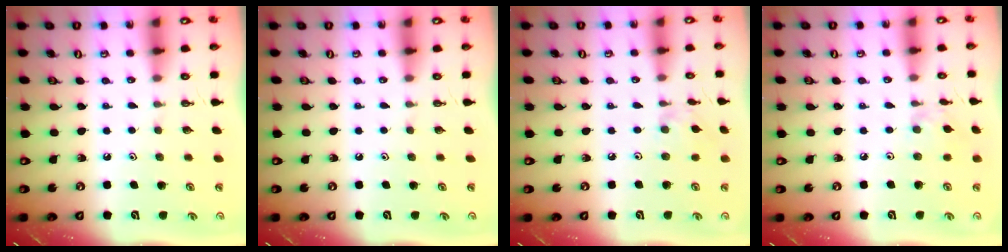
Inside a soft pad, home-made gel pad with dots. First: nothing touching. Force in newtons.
{"total": 0.0}
{"total": 2.8, "press": 2.7, "slide": 0.5}
{"total": 1.9, "press": 1.8, "slide": 0.5}